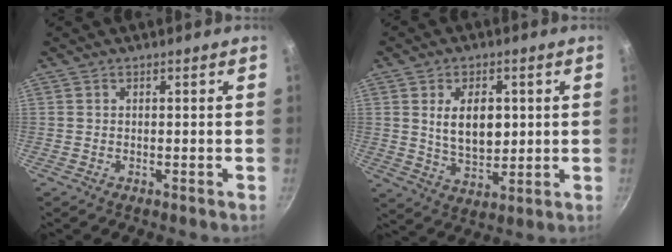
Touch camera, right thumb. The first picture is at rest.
{"total": 9.8, "force": [1.8, 6.1, 7.5], "torque": [-0.105, -0.017, 0.038]}